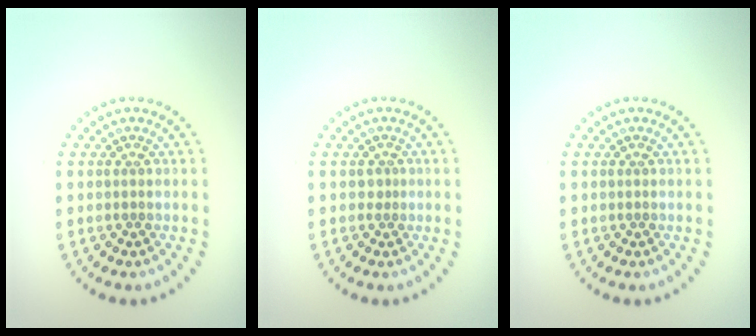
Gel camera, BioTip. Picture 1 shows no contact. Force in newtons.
{"total": 0.9, "press": 0.5, "slide": 0.8}
{"total": 0.0}